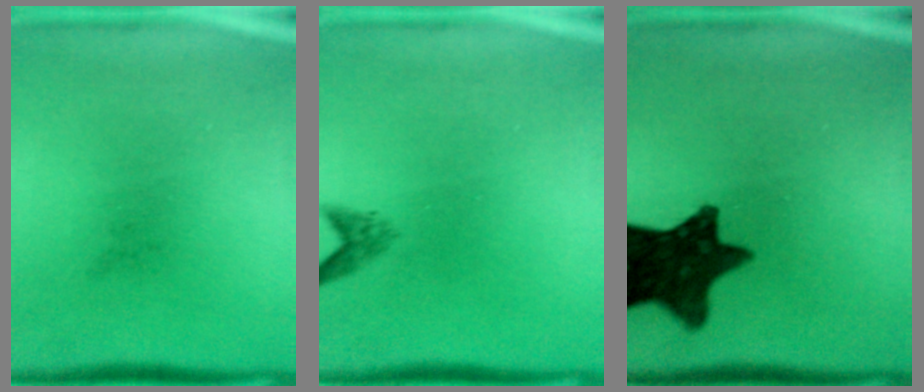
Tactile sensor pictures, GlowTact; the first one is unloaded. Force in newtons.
{"total": 1.3}
{"total": 12.8}